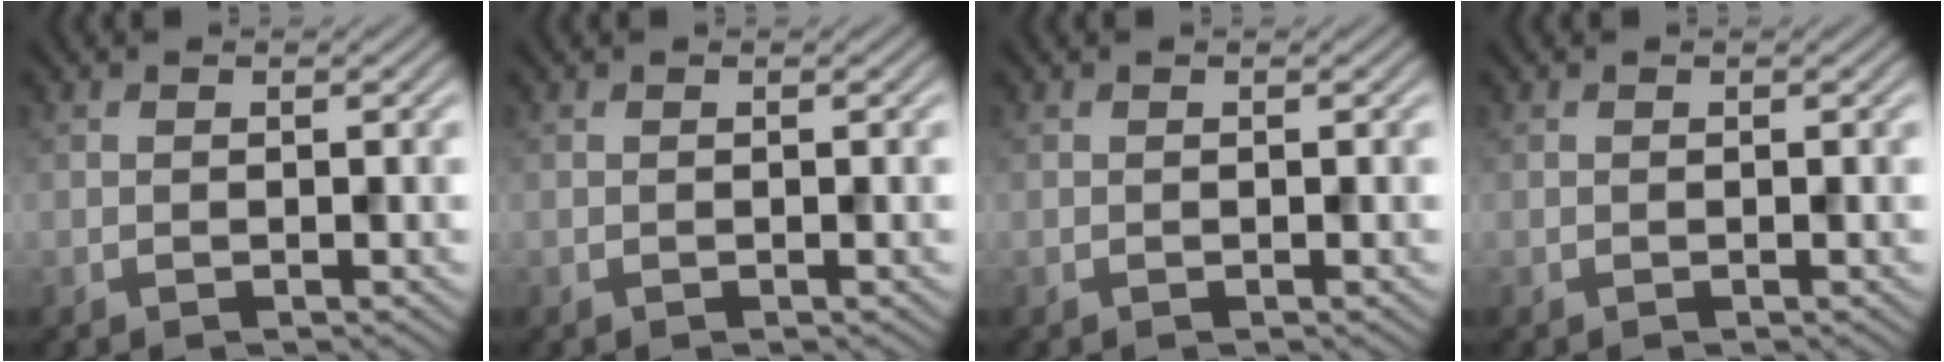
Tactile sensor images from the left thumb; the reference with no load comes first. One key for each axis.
{"total": 0.0}
{"total": 0.0}
{"total": 0.0}